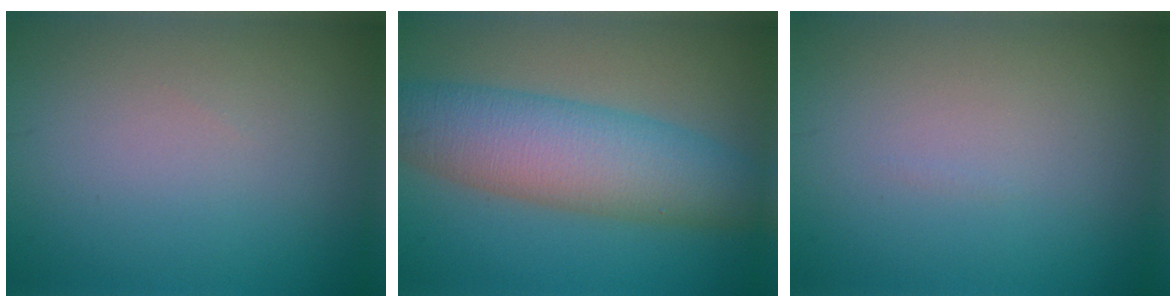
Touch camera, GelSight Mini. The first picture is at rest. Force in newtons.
{"total": 8.3, "press": 8.3, "slide": 0.1}
{"total": 0.0}